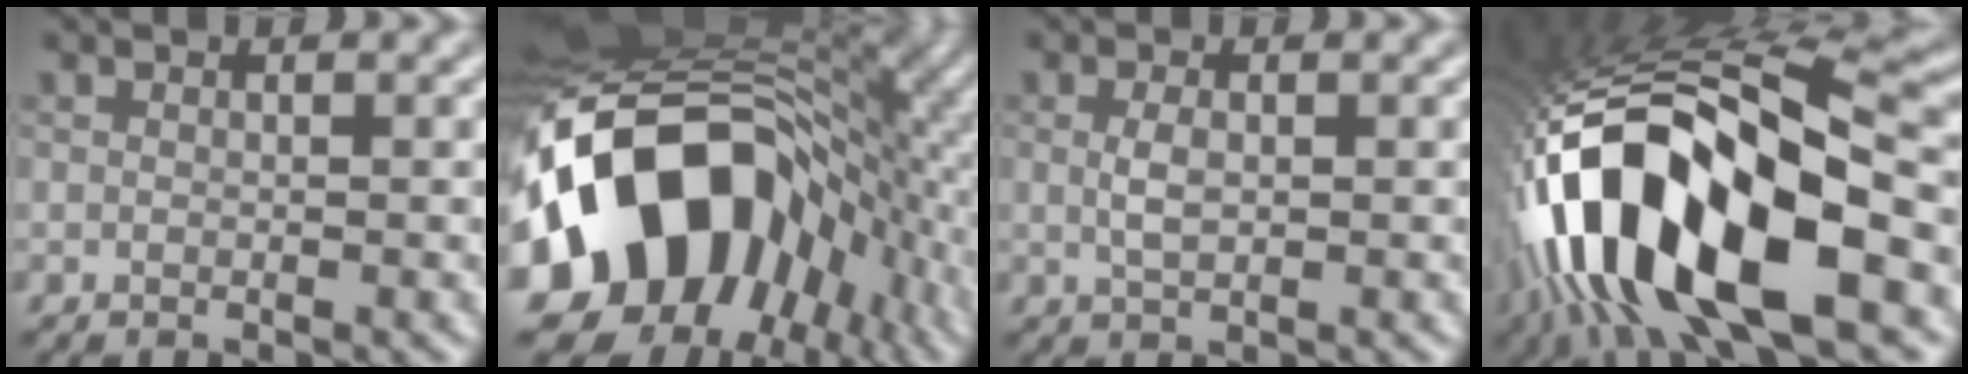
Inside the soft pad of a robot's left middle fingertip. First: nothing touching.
{"total": 18.6, "force": [-4.1, 13.5, 12.1], "torque": [-0.197, 0.001, -0.076]}
{"total": 1.7, "force": [0.2, 0.8, 1.5], "torque": [-0.037, -0.001, 0.004]}
{"total": 16.4, "force": [-5.4, 6.3, 14.1], "torque": [-0.258, 0.015, -0.091]}